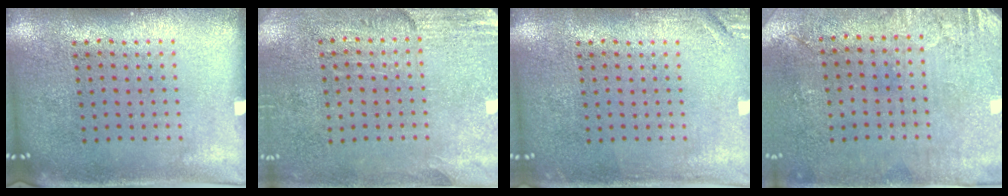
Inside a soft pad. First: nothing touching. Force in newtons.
{"total": 2.8, "press": 2.5, "slide": 1.4}
{"total": 1.3, "press": 1.3, "slide": 0.3}
{"total": 2.8, "press": 2.4, "slide": 1.5}